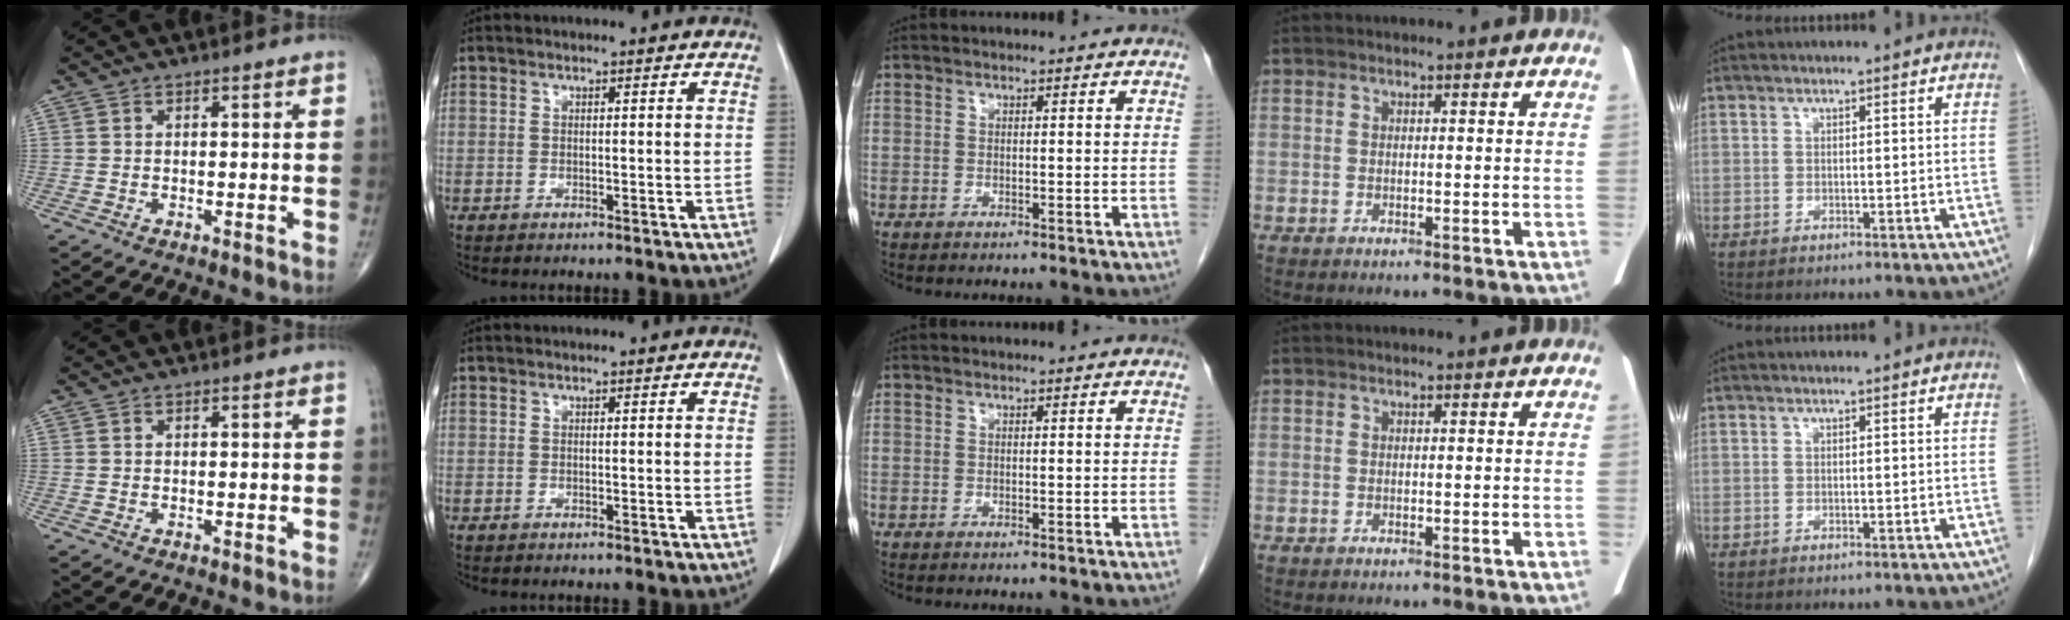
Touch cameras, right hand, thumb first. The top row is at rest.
{}